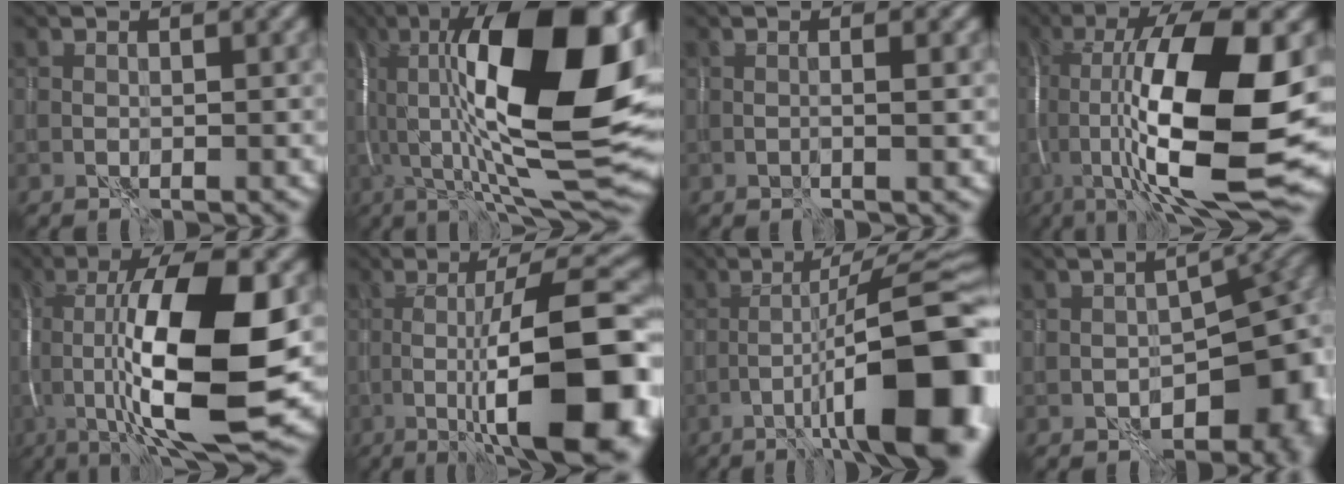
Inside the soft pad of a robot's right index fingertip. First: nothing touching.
{"total": 18.9, "force": [3.3, 6.4, 17.4], "torque": [-0.282, 0.026, 0.046]}
{"total": 1.1, "force": [0.0, -0.1, 1.1], "torque": [-0.020, 0.001, -0.002]}
{"total": 15.7, "force": [-1.5, 3.9, 15.1], "torque": [-0.254, 0.018, -0.024]}
{"total": 14.1, "force": [-1.4, 3.3, 13.7], "torque": [-0.233, 0.013, -0.028]}
{"total": 13.9, "force": [-2.1, 3.5, 13.3], "torque": [-0.172, 0.008, -0.034]}
{"total": 13.5, "force": [-5.1, 1.9, 12.3], "torque": [-0.177, 0.026, -0.074]}
{"total": 11.9, "force": [-4.6, 6.6, 8.7], "torque": [-0.067, -0.011, -0.068]}